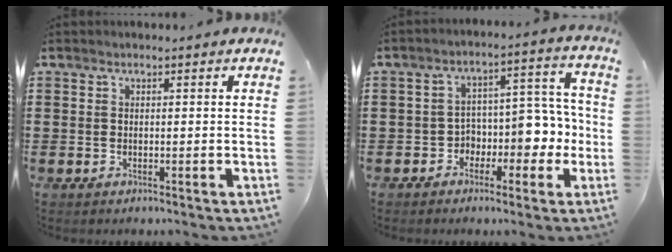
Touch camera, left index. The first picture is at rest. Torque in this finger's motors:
{"motor_torque": [0.26, 0.15, 0.43, 0.05]}